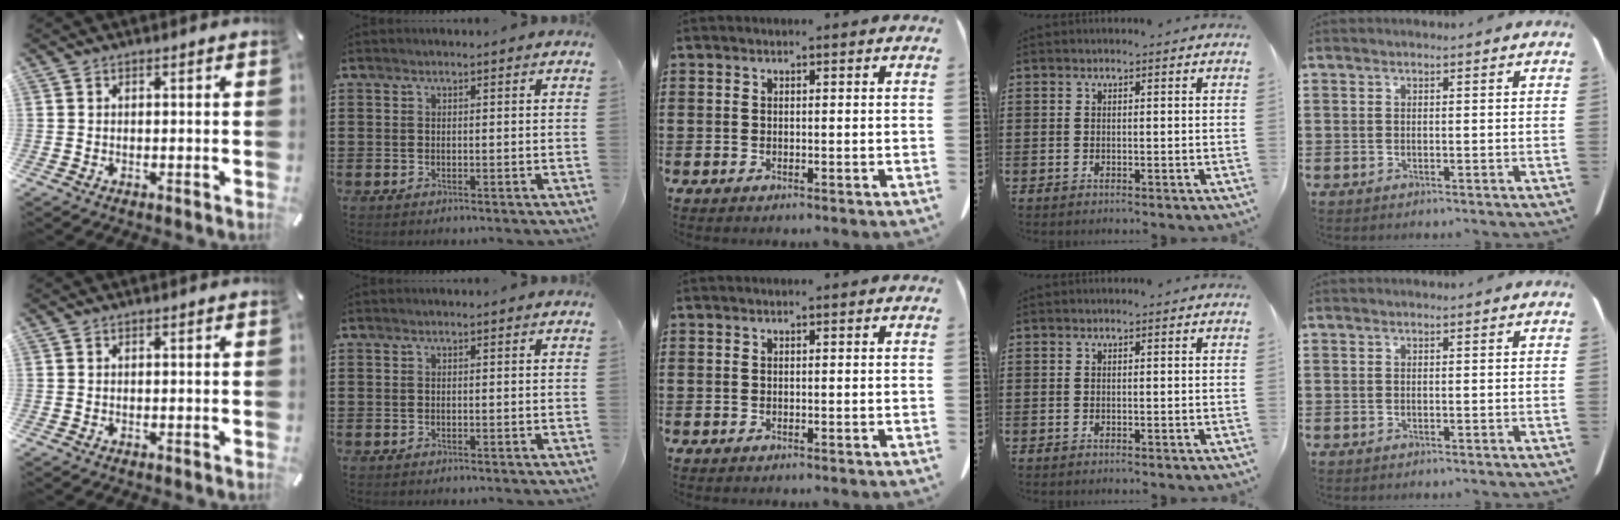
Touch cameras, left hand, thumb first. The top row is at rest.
{}